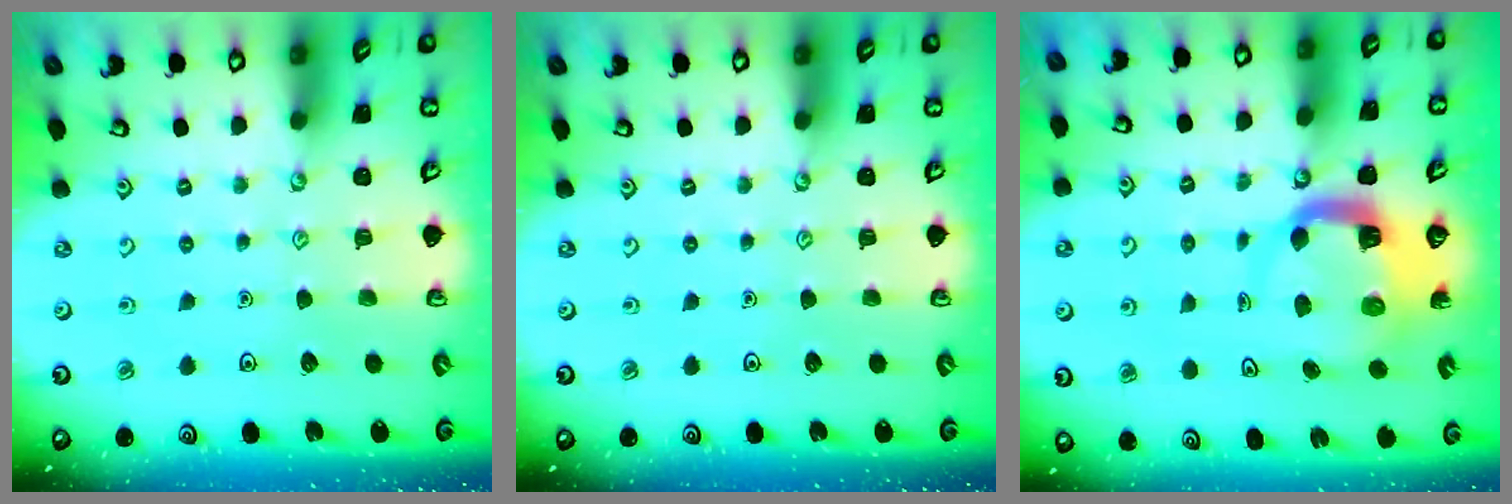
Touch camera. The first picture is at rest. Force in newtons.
{"total": 0.0}
{"total": 7.2, "press": 7.2, "slide": 0.9}